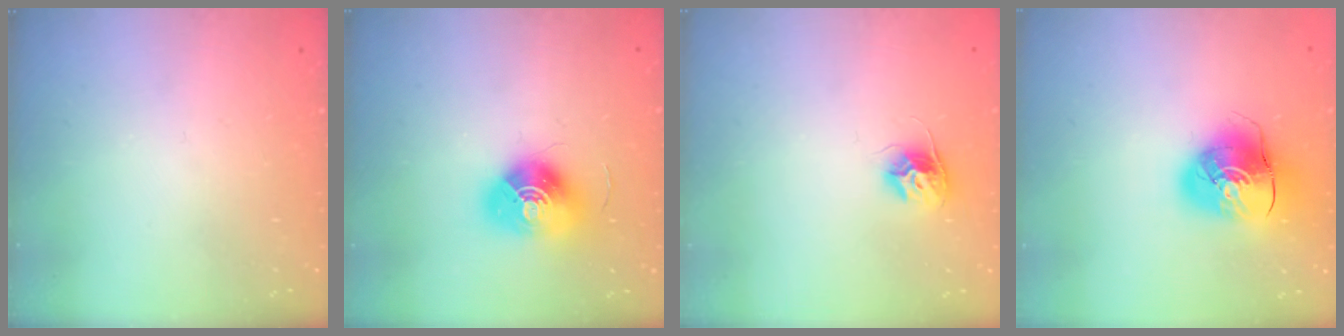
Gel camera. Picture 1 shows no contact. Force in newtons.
{"total": 12.7, "press": 12.7, "slide": 0.5}
{"total": 9.1, "press": 9.1, "slide": 0.4}
{"total": 10.8, "press": 10.6, "slide": 1.6}